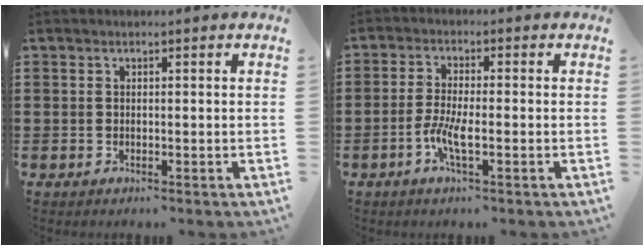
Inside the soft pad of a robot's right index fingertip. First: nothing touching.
{"total": 4.7, "force": [-1.8, 0.9, 4.3], "torque": [-0.091, -0.007, -0.038]}